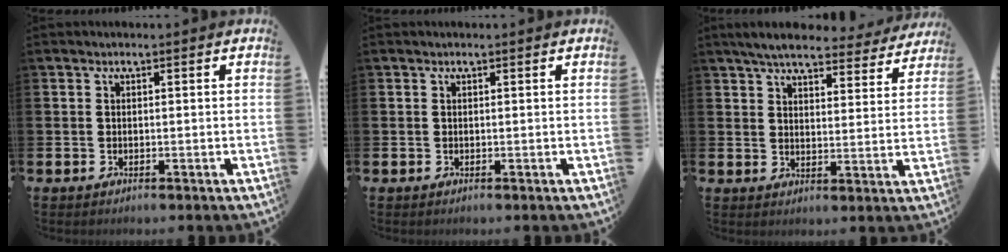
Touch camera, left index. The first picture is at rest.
{"total": 0.0}
{"total": 6.1, "force": [5.7, 1.0, 1.9], "torque": [-0.045, -0.029, 0.098]}